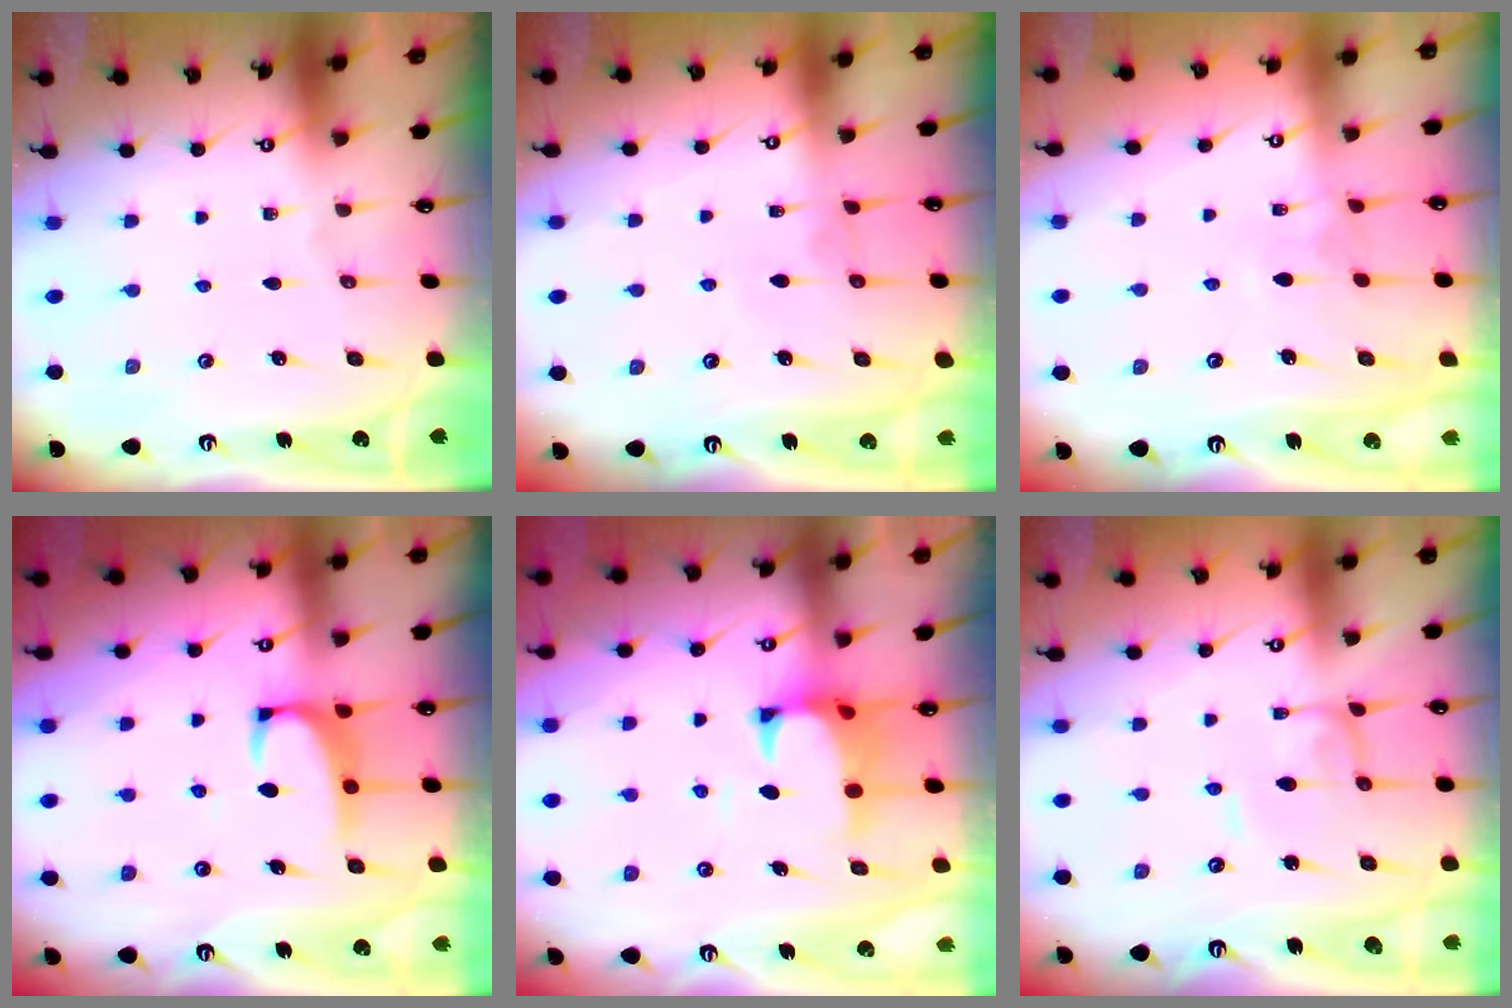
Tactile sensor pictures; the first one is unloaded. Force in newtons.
{"total": 0.9, "press": 0.8, "slide": 0.3}
{"total": 2.0, "press": 1.9, "slide": 0.5}
{"total": 2.9, "press": 2.8, "slide": 0.7}
{"total": 1.7, "press": 1.3, "slide": 1.1}
{"total": 2.1, "press": 2.1, "slide": 0.1}